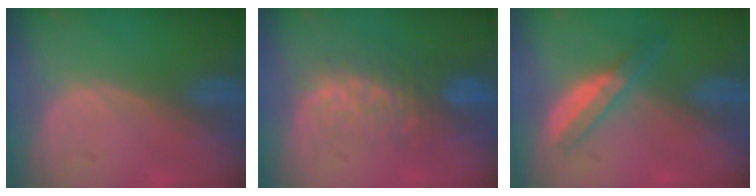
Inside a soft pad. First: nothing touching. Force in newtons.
{"total": 9.1, "press": 8.0, "slide": 4.5}
{"total": 5.5, "press": 4.9, "slide": 2.5}